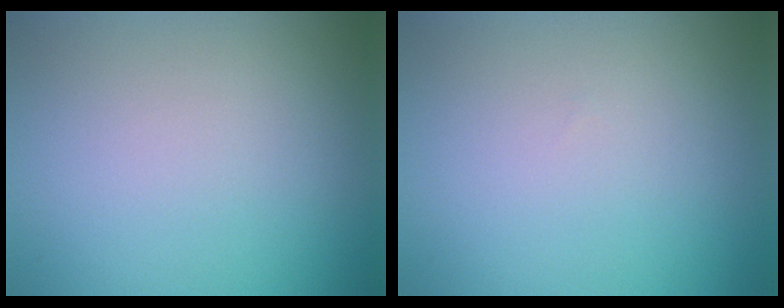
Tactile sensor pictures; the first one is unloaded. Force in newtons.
{"total": 0.0}